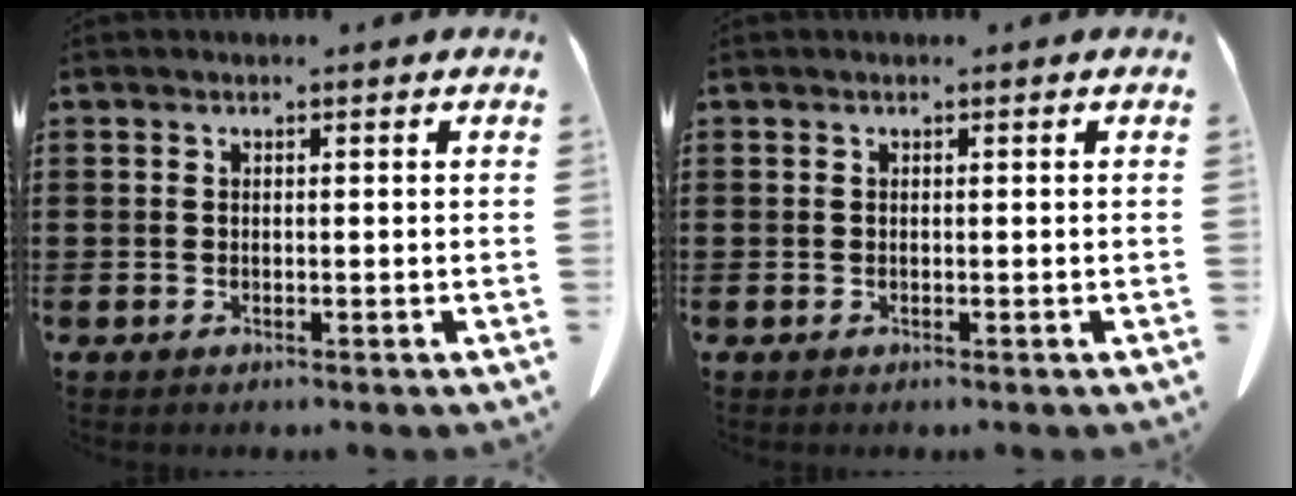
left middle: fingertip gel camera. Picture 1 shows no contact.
{"total": 0.0}